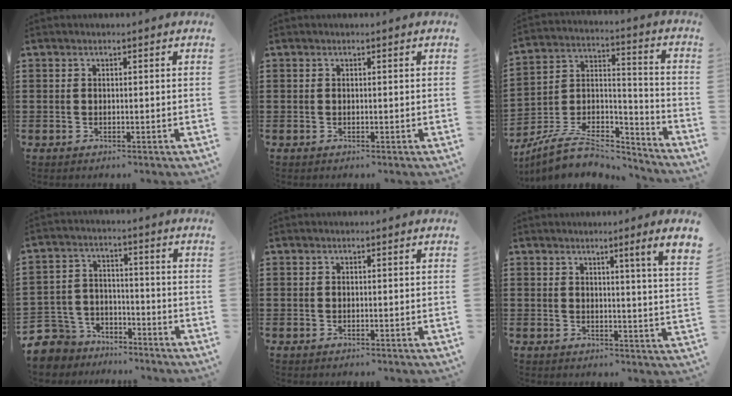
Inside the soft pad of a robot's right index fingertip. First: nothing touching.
{"total": 0.0}
{"total": 8.7, "force": [-7.0, 3.5, 3.7], "torque": [-0.076, 0.014, -0.135]}
{"total": 6.0, "force": [-5.4, 2.8, 0.2], "torque": [-0.052, 0.003, -0.118]}
{"total": 0.0}
{"total": 3.5, "force": [2.1, -1.1, 2.6], "torque": [-0.038, -0.019, 0.026]}